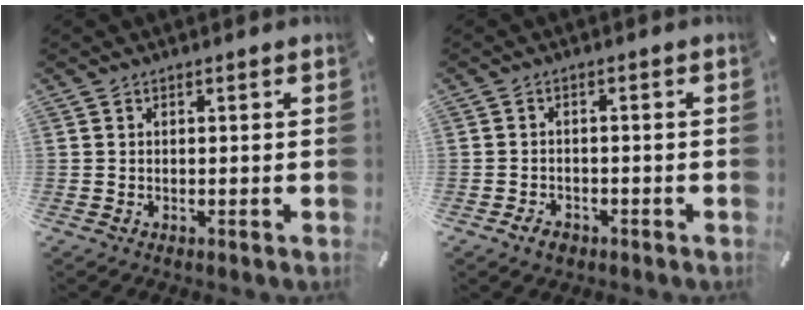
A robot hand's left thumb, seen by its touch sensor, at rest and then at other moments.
{"total": 2.8, "force": [-1.8, 1.8, 1.2], "torque": [-0.028, 0.006, -0.036]}